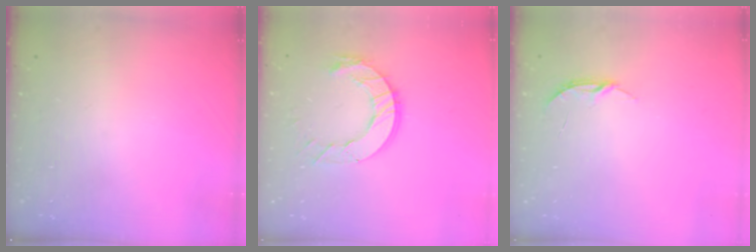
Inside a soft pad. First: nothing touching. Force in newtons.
{"total": 11.0, "press": 10.9, "slide": 1.1}
{"total": 3.7, "press": 3.7, "slide": 0.3}